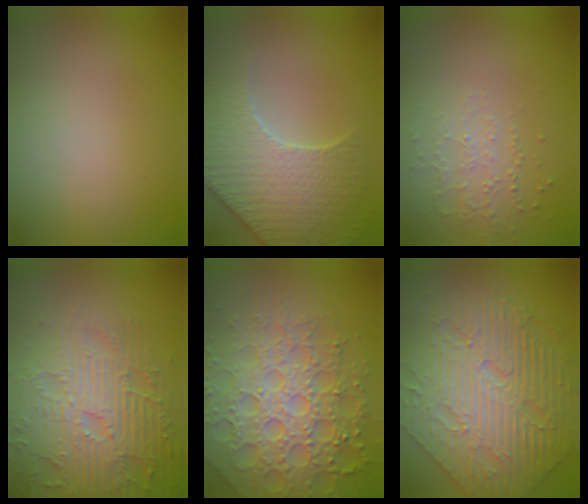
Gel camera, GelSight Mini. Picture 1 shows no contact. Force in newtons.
{"total": 6.0, "press": 5.4, "slide": 2.7}
{"total": 1.0, "press": 0.7, "slide": 0.8}
{"total": 7.0, "press": 5.6, "slide": 4.3}
{"total": 7.2, "press": 7.0, "slide": 1.7}
{"total": 8.3, "press": 6.7, "slide": 4.8}